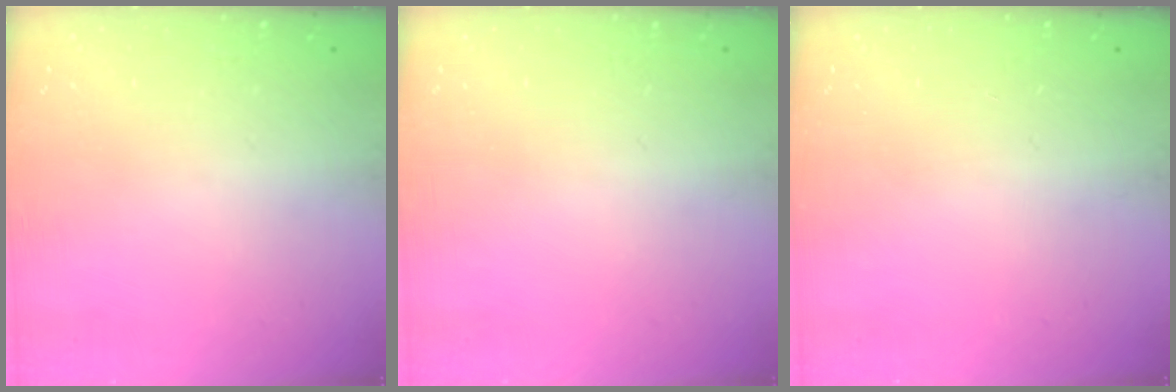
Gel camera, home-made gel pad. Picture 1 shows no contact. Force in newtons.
{"total": 0.0}
{"total": 0.0}